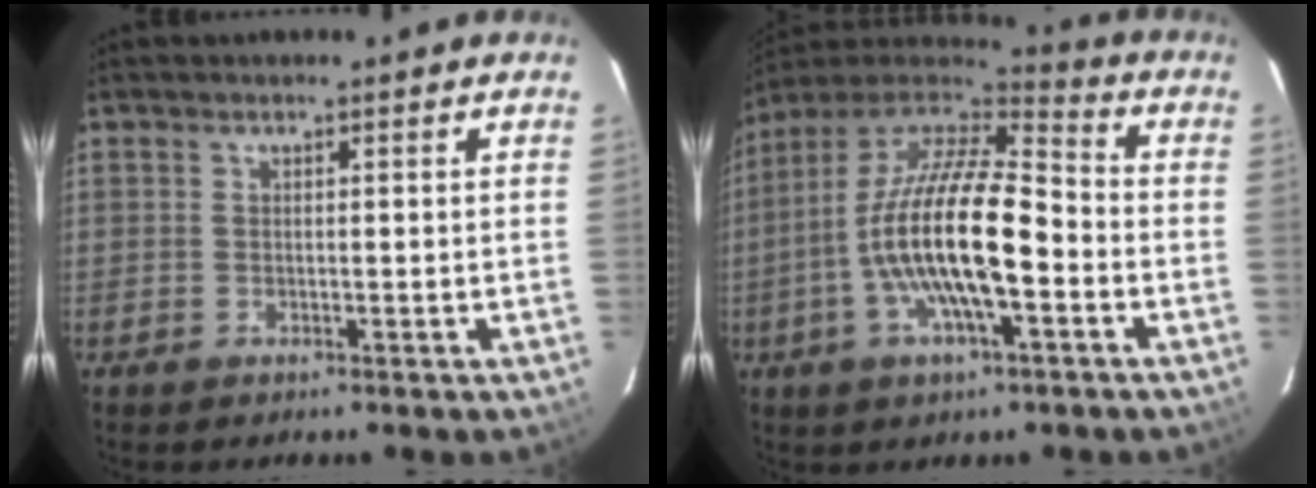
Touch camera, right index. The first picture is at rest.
{"total": 19.6, "force": [-4.7, 5.9, 18.1], "torque": [-0.340, -0.007, -0.097]}